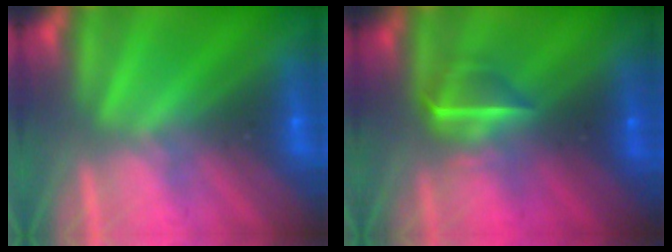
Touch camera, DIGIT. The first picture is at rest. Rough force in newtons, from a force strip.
{"total": 3.2}